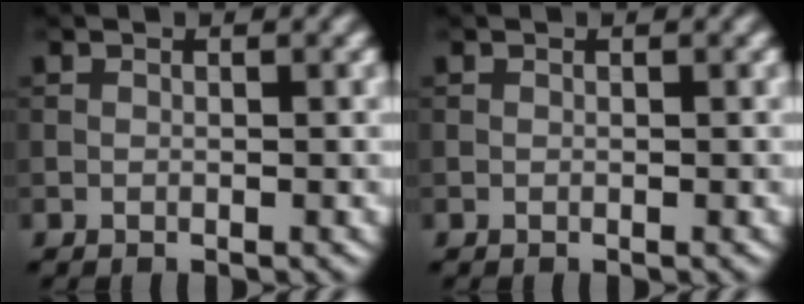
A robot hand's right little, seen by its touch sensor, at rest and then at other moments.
{"total": 0.0}